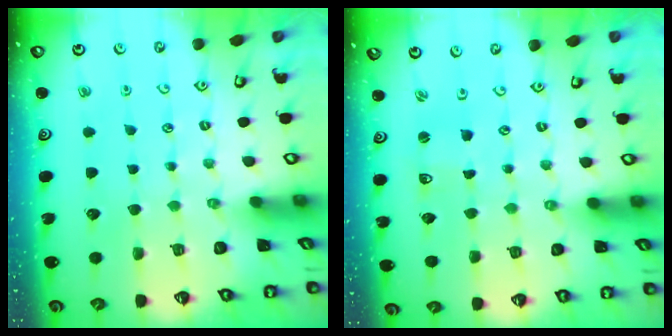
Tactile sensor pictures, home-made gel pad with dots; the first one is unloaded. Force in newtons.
{"total": 1.4, "press": 1.4, "slide": 0.1}